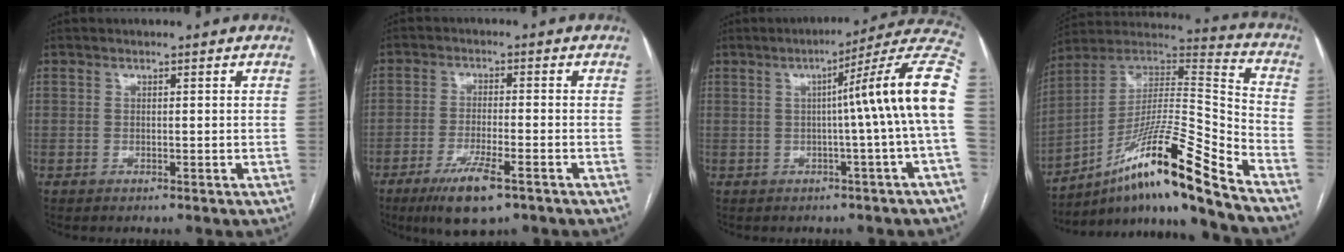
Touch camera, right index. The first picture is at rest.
{"total": 7.9, "force": [-4.8, 1.3, 6.2], "torque": [-0.117, -0.017, -0.080]}
{"total": 13.9, "force": [0.4, -2.2, 13.7], "torque": [-0.164, 0.025, -0.004]}
{"total": 19.5, "force": [-13.2, -0.9, 14.3], "torque": [-0.255, 0.017, -0.230]}